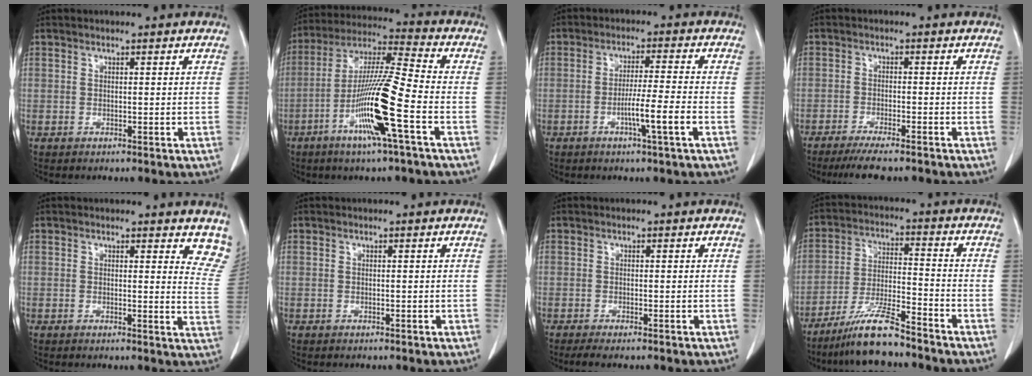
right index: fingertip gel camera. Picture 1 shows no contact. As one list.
[{"total": 14.7, "force": [-5.4, -0.5, 13.7], "torque": [-0.270, -0.010, -0.107]}, {"total": 6.2, "force": [-2.3, -0.8, 5.7], "torque": [-0.097, -0.008, -0.043]}, {"total": 6.8, "force": [-5.7, 0.6, 3.7], "torque": [-0.052, -0.014, -0.092]}, {"total": 7.5, "force": [6.6, 2.0, 3.0], "torque": [-0.011, -0.030, 0.044]}, {"total": 0.0}, {"total": 1.7, "force": [-1.3, 0.0, 1.1], "torque": [-0.021, -0.005, -0.025]}, {"total": 9.6, "force": [-7.8, 0.6, 5.5], "torque": [-0.109, -0.019, -0.148]}]